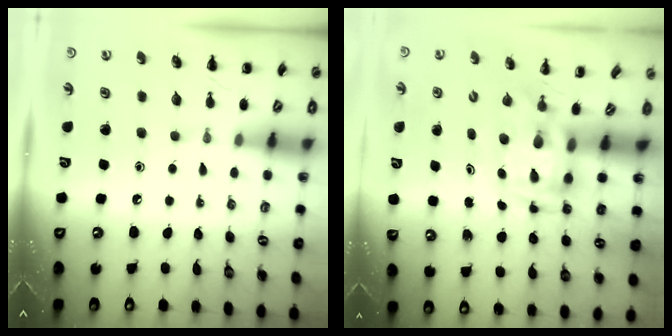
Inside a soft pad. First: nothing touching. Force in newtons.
{"total": 3.6, "press": 3.5, "slide": 0.7}